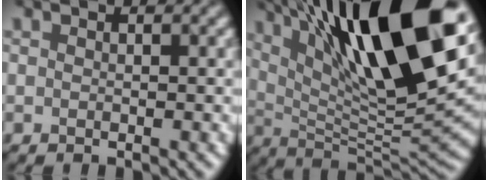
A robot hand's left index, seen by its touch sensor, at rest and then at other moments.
{"total": 18.0, "force": [8.0, 5.0, 15.3], "torque": [-0.244, 0.004, 0.144]}